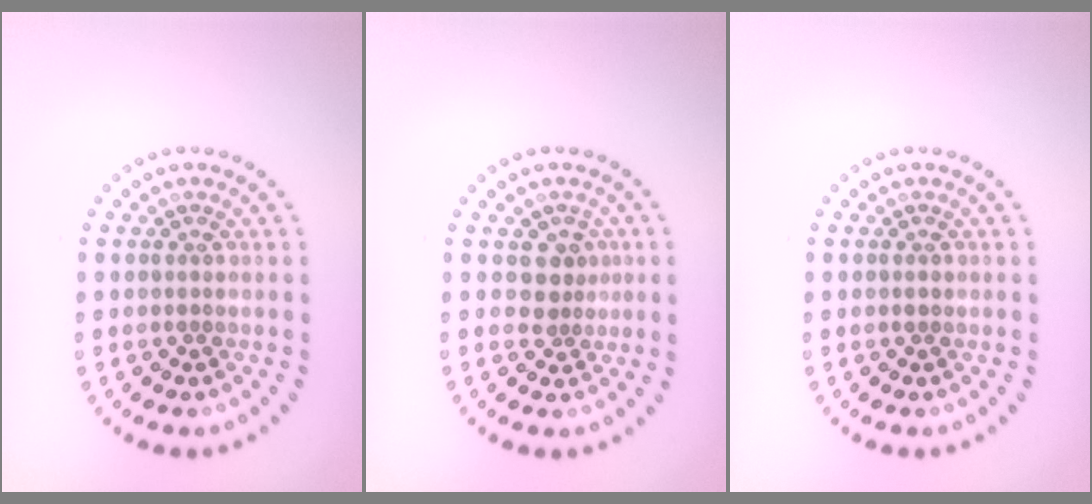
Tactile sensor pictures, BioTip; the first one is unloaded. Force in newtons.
{"total": 2.0, "press": 1.6, "slide": 1.2}
{"total": 0.5, "press": 0.5, "slide": 0.0}